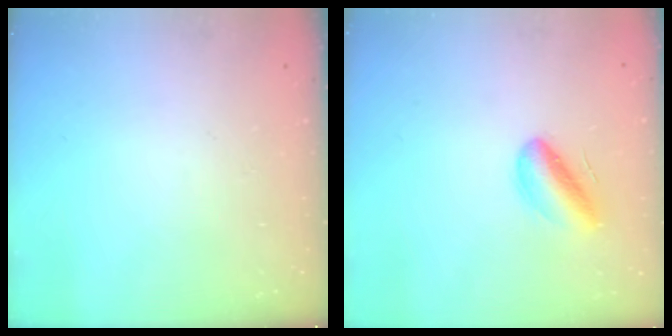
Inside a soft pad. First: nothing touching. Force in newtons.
{"total": 8.1, "press": 7.8, "slide": 2.4}